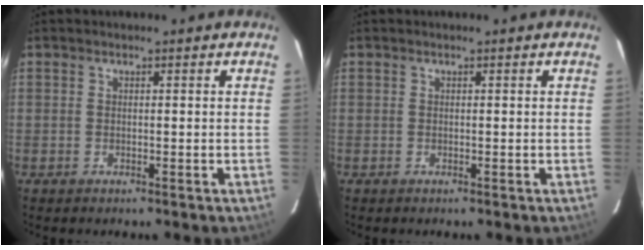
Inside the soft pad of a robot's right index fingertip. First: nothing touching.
{"total": 0.0}